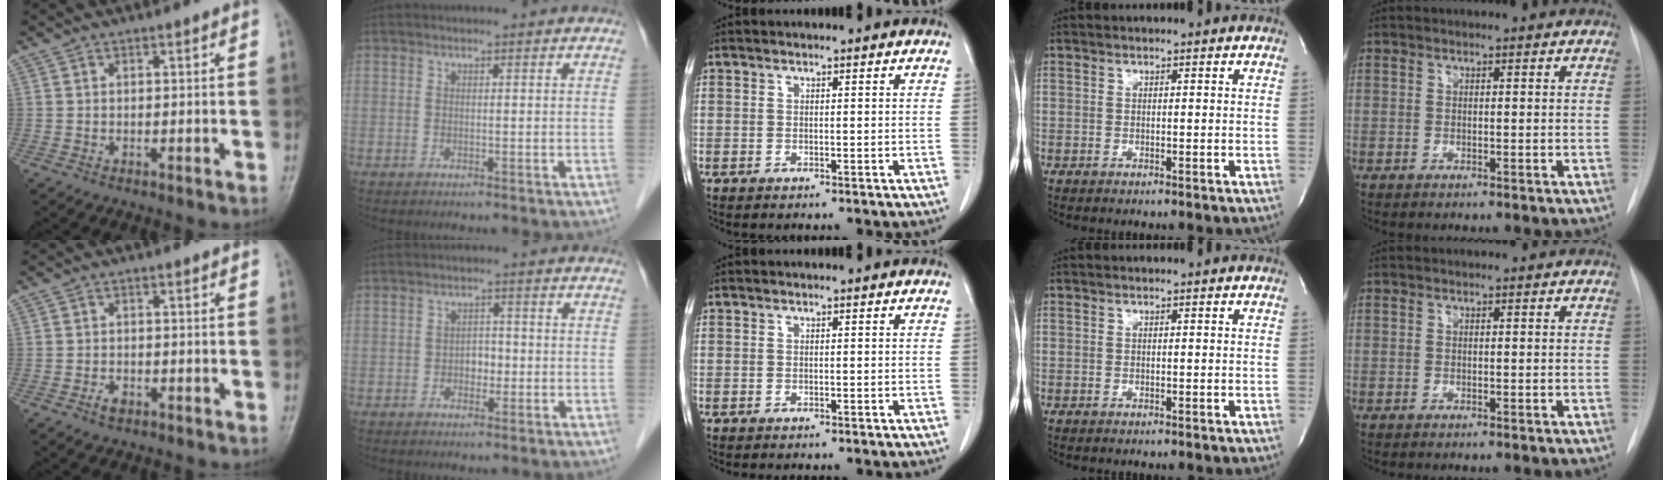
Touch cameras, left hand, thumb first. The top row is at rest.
{"thumb": {"total": 1.8, "force": [-1.0, 1.1, 1.0], "torque": [-0.019, 0.004, -0.019]}, "index": {"total": 2.4, "force": [-0.7, 1.7, 1.6], "torque": [-0.020, 0.007, -0.011]}}